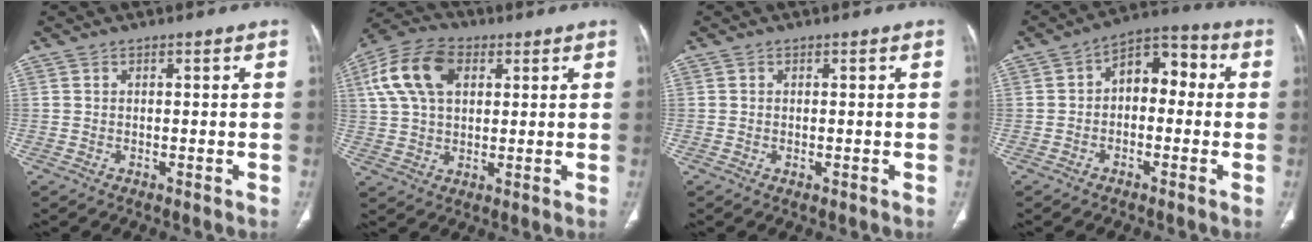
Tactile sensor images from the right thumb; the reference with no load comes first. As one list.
[{"total": 13.4, "force": [4.2, 8.5, 9.4], "torque": [-0.178, 0.014, 0.075]}, {"total": 0.6, "force": [-0.2, 0.3, 0.5], "torque": [-0.011, -0.003, -0.001]}, {"total": 8.7, "force": [0.1, 5.7, 6.6], "torque": [-0.064, 0.038, -0.014]}]